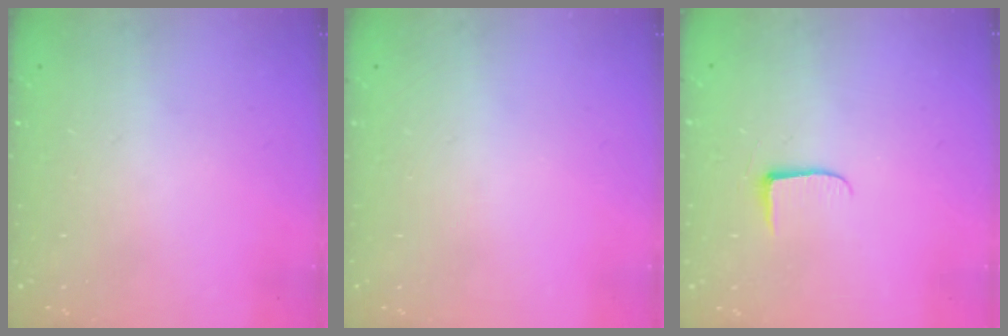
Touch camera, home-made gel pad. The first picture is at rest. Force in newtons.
{"total": 0.0}
{"total": 5.3, "press": 5.2, "slide": 0.7}